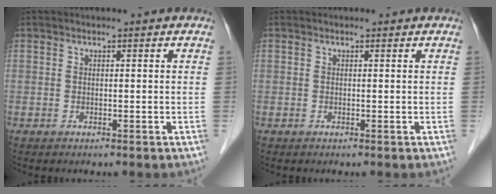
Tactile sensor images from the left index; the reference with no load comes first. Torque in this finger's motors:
{"motor_torque": [1.13, -1.00, 0.02, -0.01]}